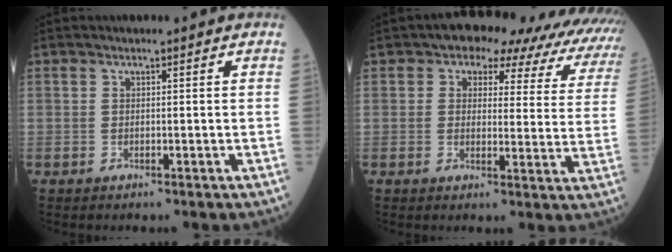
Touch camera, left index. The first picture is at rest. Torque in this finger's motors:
{"motor_torque": [1.12, -1.01, 0.37, 0.05]}